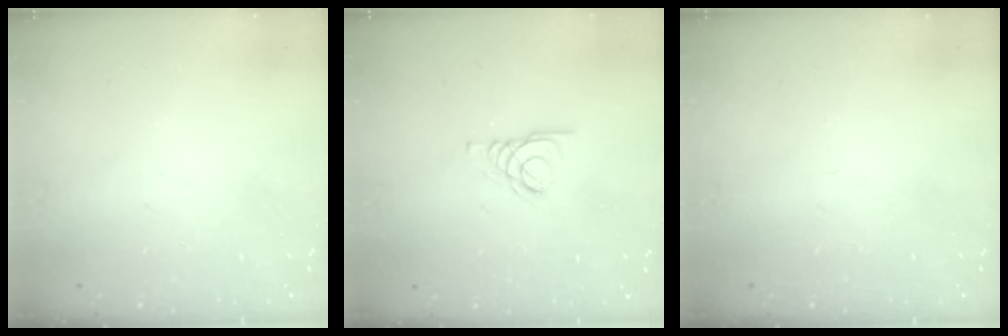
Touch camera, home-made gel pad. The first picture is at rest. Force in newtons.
{"total": 1.6, "press": 1.6, "slide": 0.2}
{"total": 0.0}